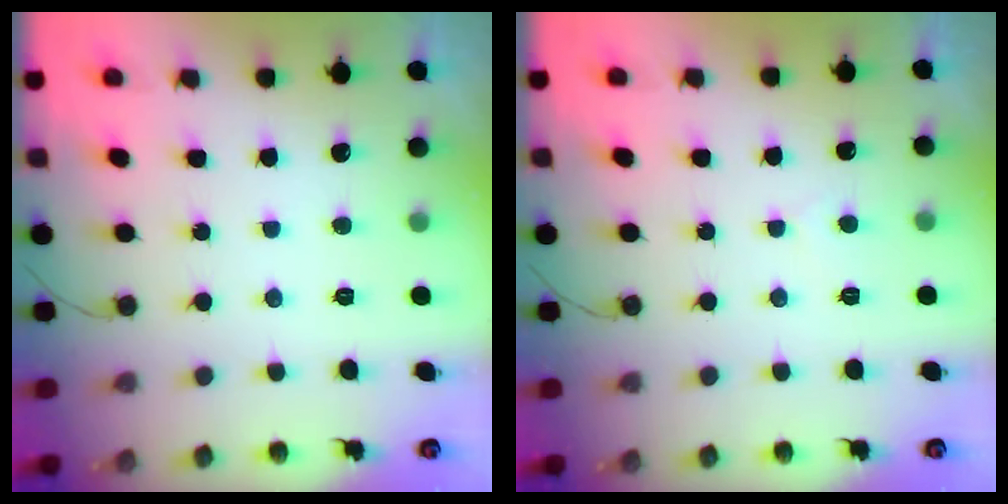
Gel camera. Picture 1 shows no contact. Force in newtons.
{"total": 2.9, "press": 2.9, "slide": 0.4}